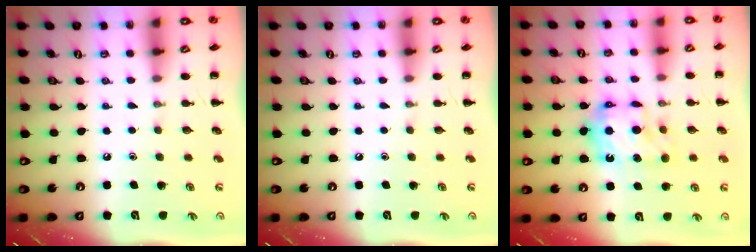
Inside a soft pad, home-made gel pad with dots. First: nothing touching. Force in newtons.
{"total": 0.0}
{"total": 11.1, "press": 11.0, "slide": 1.2}